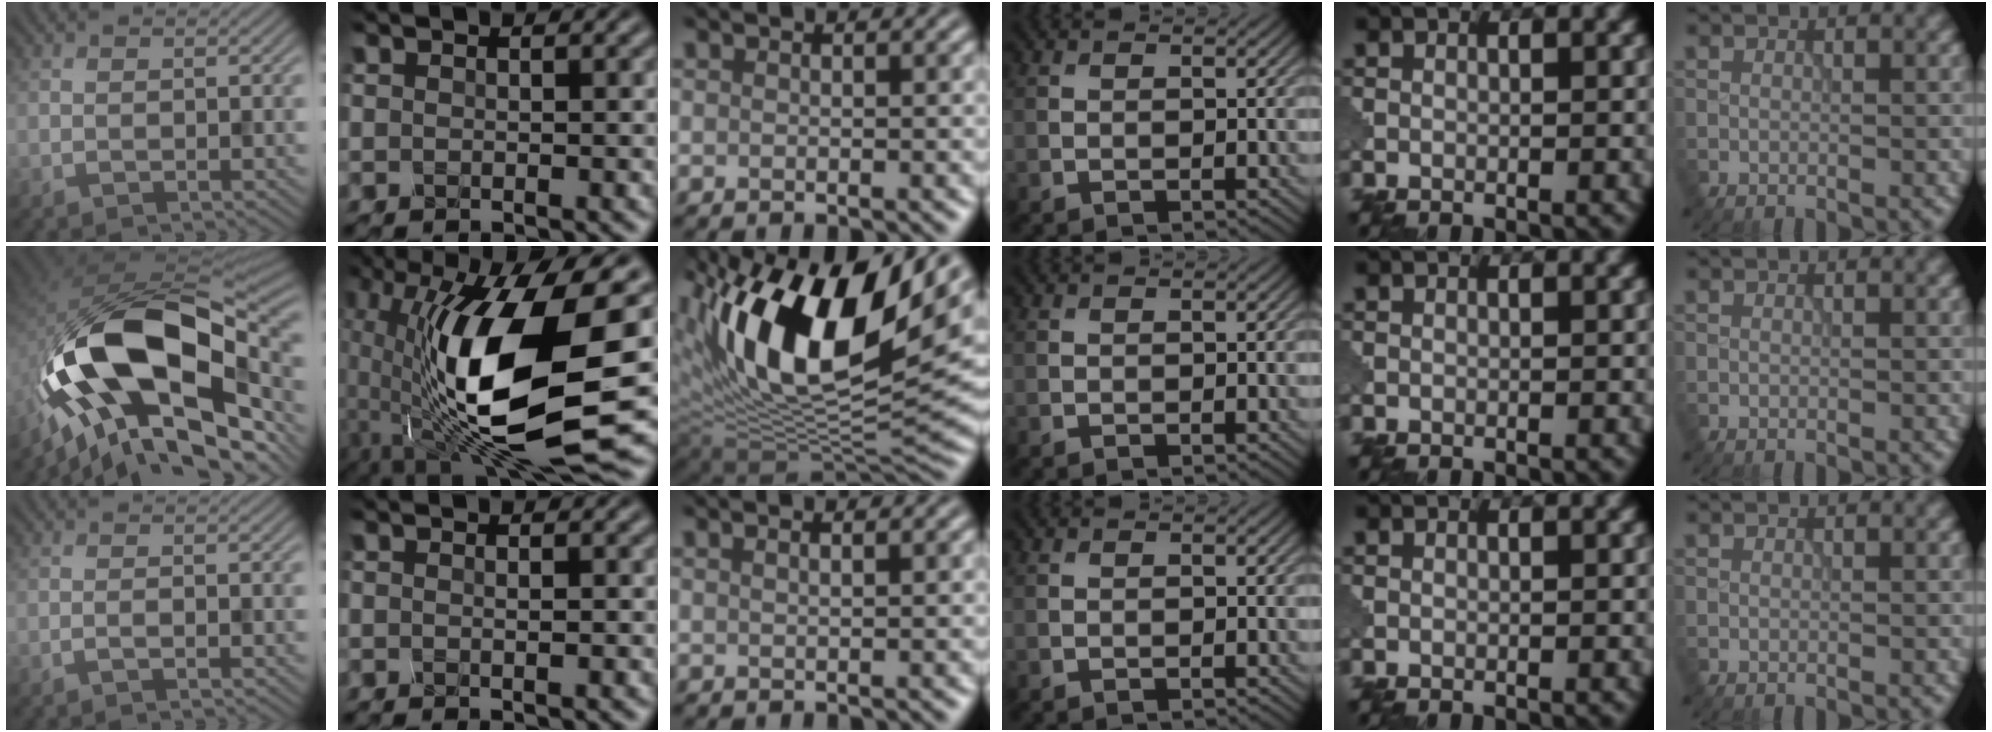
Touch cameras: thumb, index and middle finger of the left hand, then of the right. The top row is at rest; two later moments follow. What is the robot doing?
{"motion": "shake", "object": "medicine bottle"}